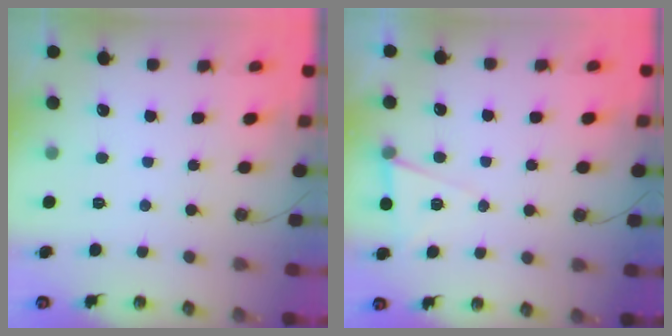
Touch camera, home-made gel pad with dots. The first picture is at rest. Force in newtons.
{"total": 7.7, "press": 6.0, "slide": 4.8}